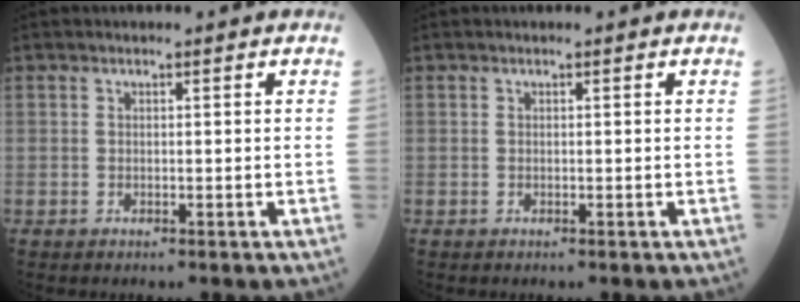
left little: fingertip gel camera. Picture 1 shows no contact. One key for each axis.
{"total": 0.0}